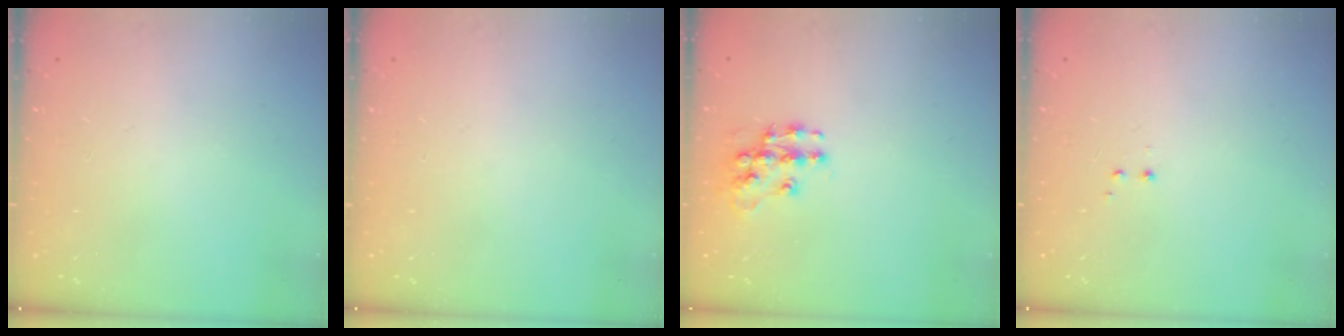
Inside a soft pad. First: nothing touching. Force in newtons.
{"total": 0.0}
{"total": 10.9, "press": 10.9, "slide": 0.8}
{"total": 1.2, "press": 1.0, "slide": 0.6}